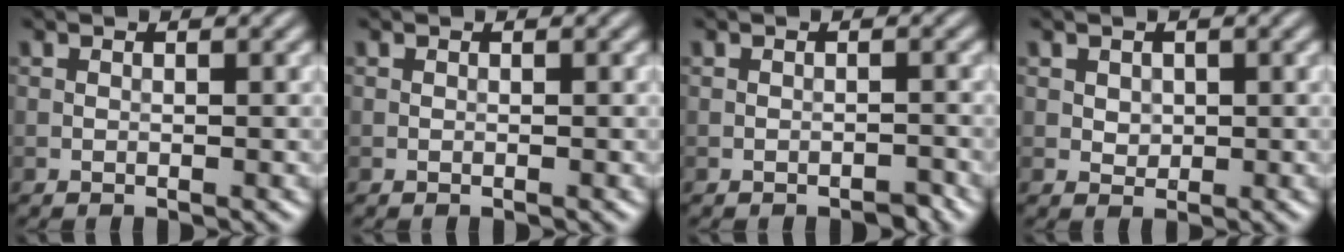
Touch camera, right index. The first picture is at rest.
{"total": 0.0}
{"total": 0.9, "force": [-0.8, 0.3, 0.4], "torque": [-0.003, 0.003, -0.011]}
{"total": 1.0, "force": [0.3, 0.9, 0.4], "torque": [-0.007, -0.004, 0.009]}